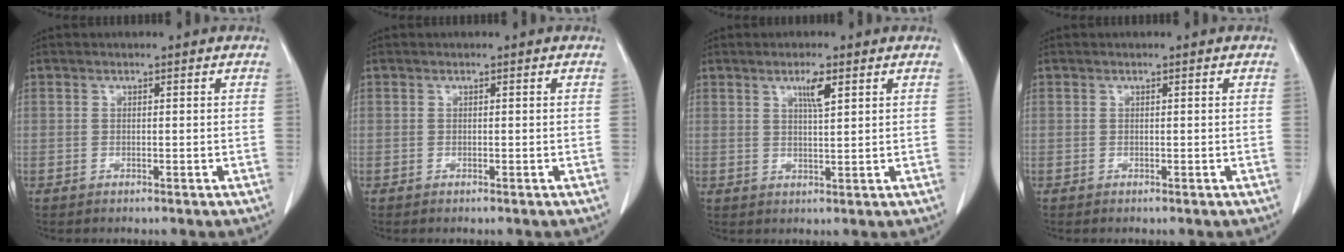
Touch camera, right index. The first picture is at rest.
{"total": 0.0}
{"total": 3.3, "force": [1.7, 0.3, 2.8], "torque": [-0.051, -0.003, 0.029]}
{"total": 0.0}